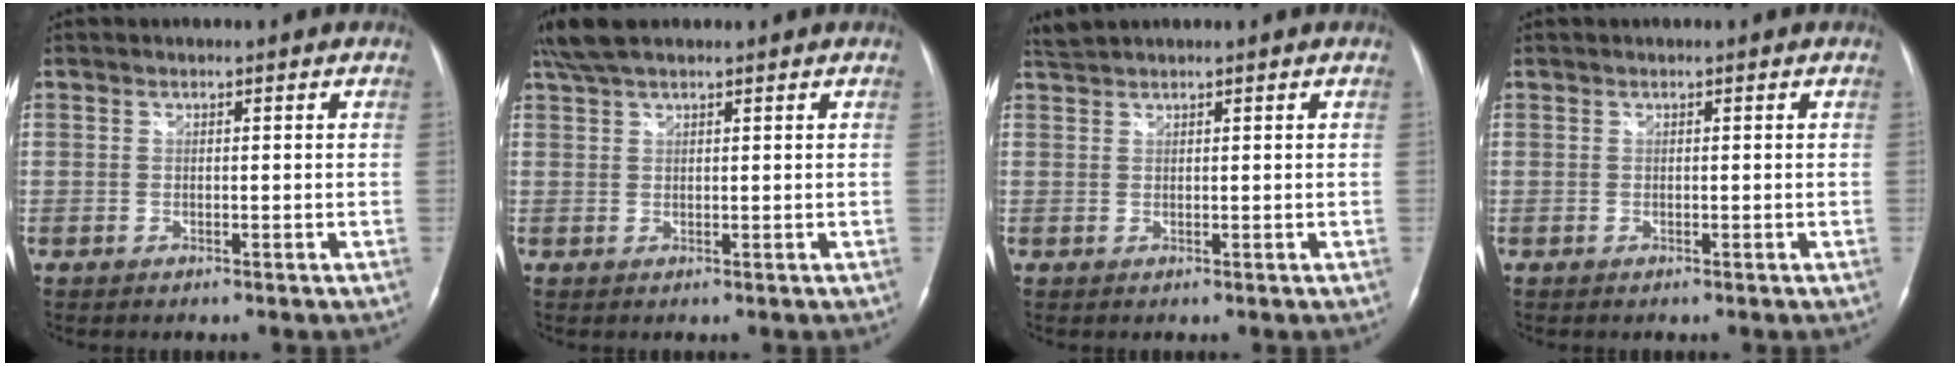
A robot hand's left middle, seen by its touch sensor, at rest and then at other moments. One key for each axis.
{"total": 5.5, "fx": 4.4, "fy": 1.6, "fz": 2.9, "tx": -0.065, "ty": 0.026, "tz": 0.085}
{"total": 1.7, "fx": 1.7, "fy": -0.2, "fz": 0.2, "tx": -0.010, "ty": 0.013, "tz": 0.039}
{"total": 0.0}